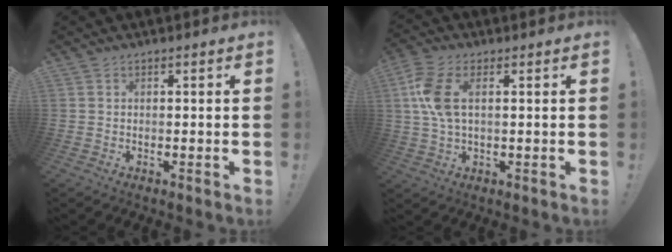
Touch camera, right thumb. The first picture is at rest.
{"total": 9.2, "force": [1.9, 4.4, 7.8], "torque": [-0.165, -0.004, 0.036]}